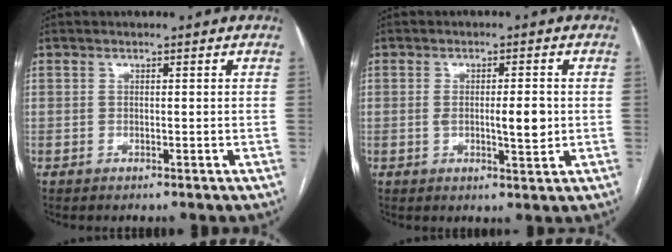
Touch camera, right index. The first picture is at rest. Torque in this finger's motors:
{"motor_torque": [1.00, -0.02, 0.43, 0.09]}